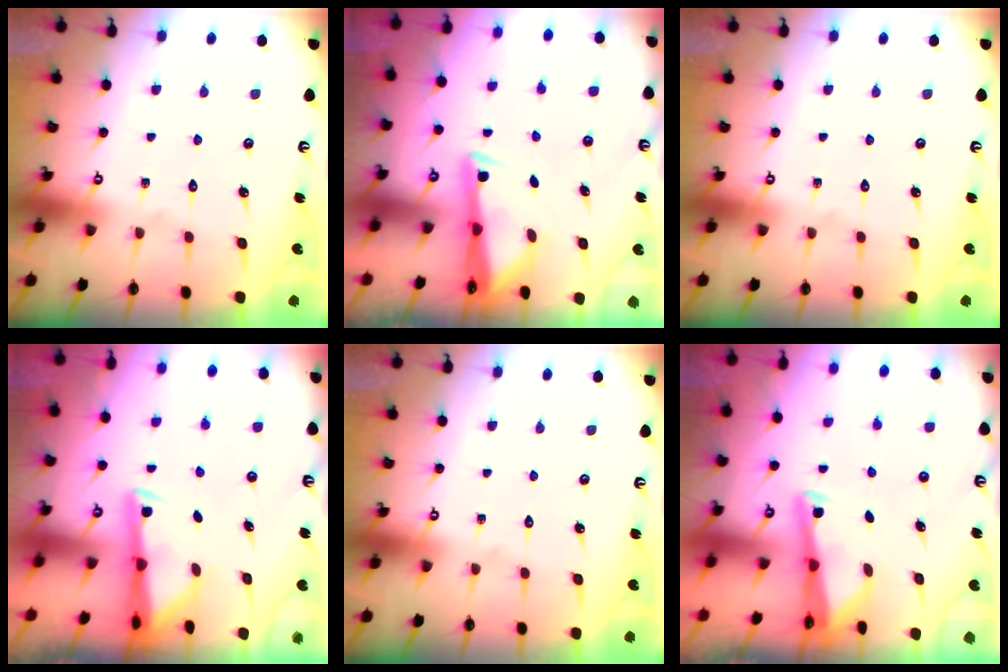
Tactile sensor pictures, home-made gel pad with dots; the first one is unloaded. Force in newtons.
{"total": 3.2, "press": 3.1, "slide": 0.9}
{"total": 0.0}
{"total": 3.0, "press": 2.9, "slide": 0.6}
{"total": 0.0}
{"total": 2.8, "press": 2.8, "slide": 0.2}